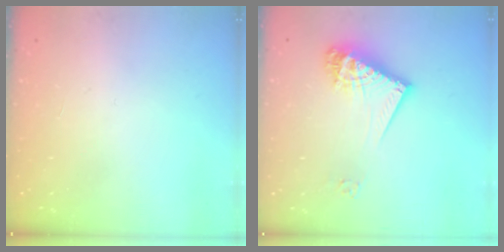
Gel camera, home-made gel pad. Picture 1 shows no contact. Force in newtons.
{"total": 15.2, "press": 15.1, "slide": 1.3}